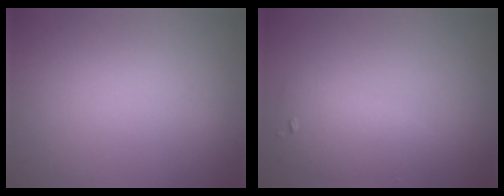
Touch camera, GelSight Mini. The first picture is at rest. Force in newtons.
{"total": 2.6, "press": 2.6, "slide": 0.2}